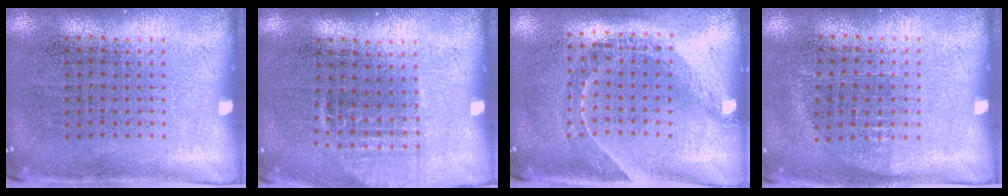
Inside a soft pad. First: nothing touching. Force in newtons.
{"total": 0.9, "press": 0.8, "slide": 0.4}
{"total": 1.6, "press": 1.3, "slide": 1.0}
{"total": 0.7, "press": 0.6, "slide": 0.4}